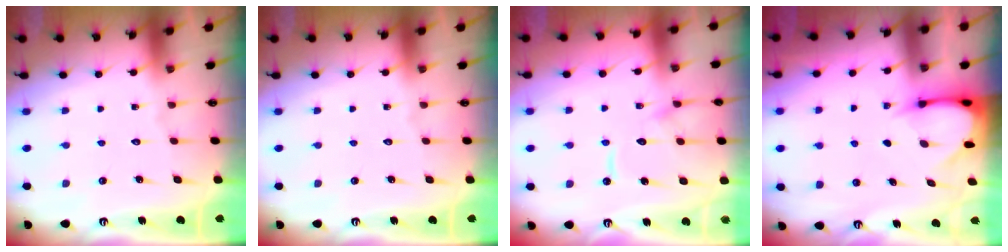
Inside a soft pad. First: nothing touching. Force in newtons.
{"total": 0.0}
{"total": 11.4, "press": 11.3, "slide": 1.2}
{"total": 3.6, "press": 3.6, "slide": 0.3}